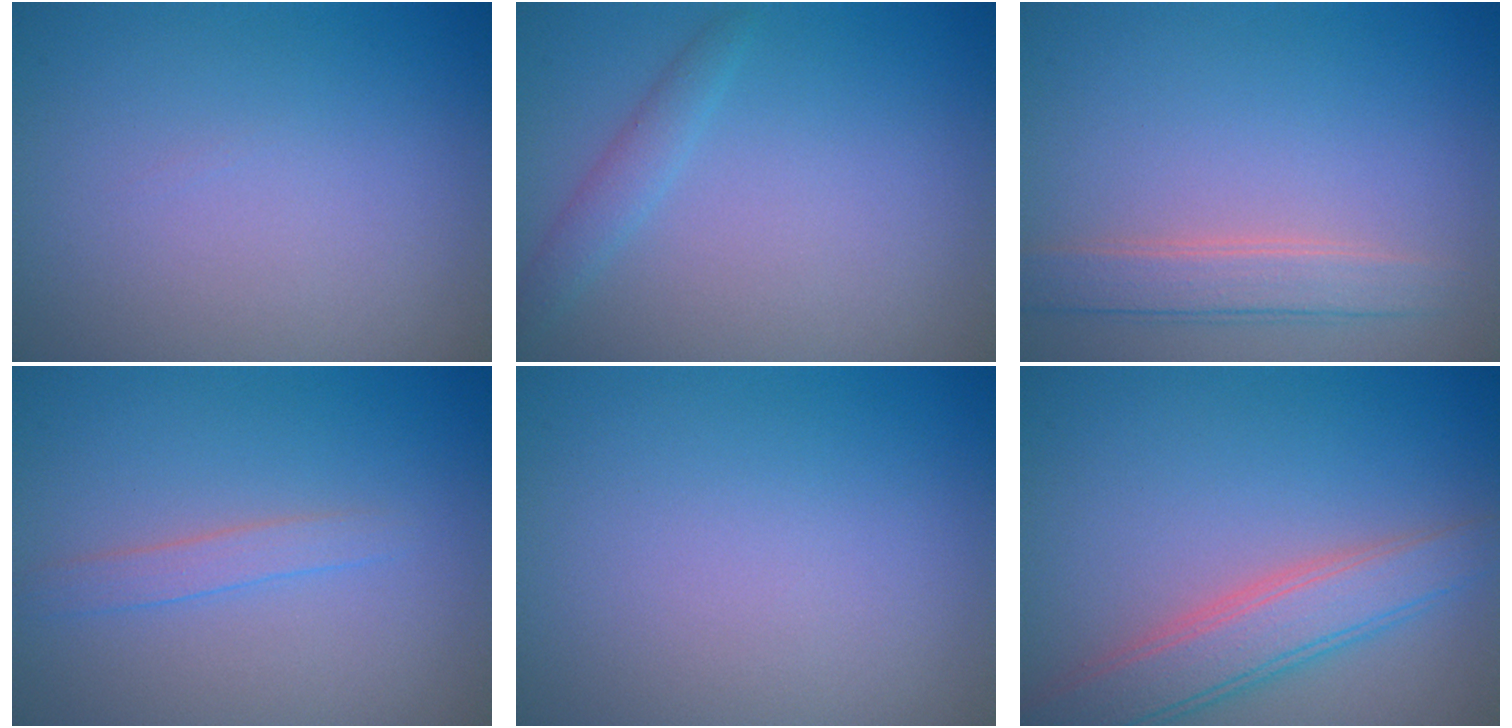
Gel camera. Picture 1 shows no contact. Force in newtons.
{"total": 1.5, "press": 1.5, "slide": 0.1}
{"total": 2.6, "press": 2.6, "slide": 0.2}
{"total": 1.4, "press": 1.4, "slide": 0.0}
{"total": 0.0}
{"total": 4.6, "press": 4.6, "slide": 0.3}